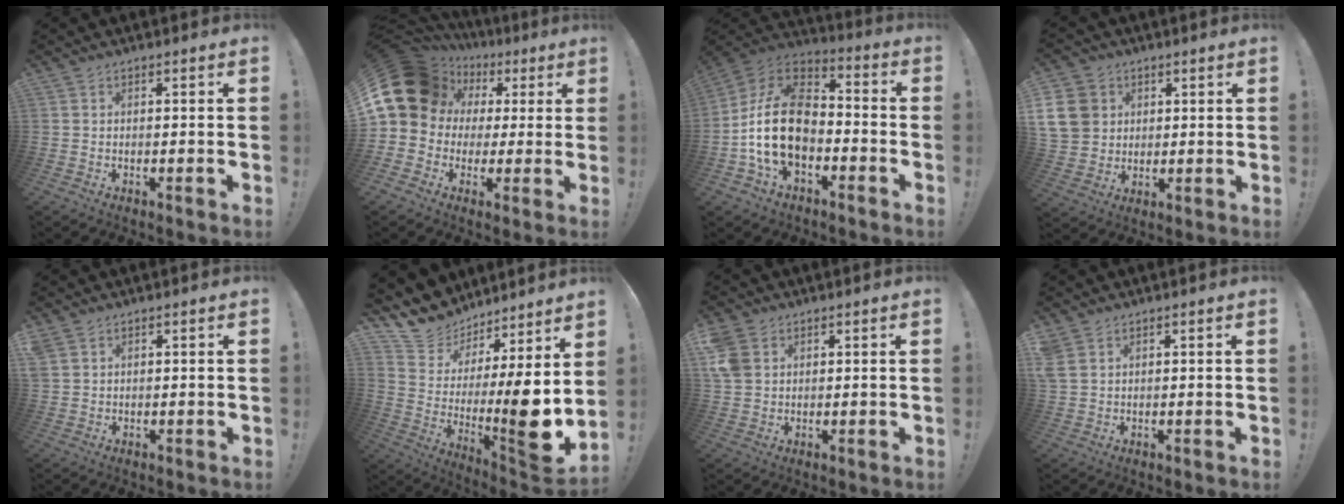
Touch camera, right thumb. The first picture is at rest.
{"total": 17.3, "force": [4.5, 14.3, 8.7], "torque": [-0.150, -0.019, 0.100]}
{"total": 19.9, "force": [-3.5, 13.1, 14.6], "torque": [-0.280, 0.032, -0.049]}
{"total": 12.5, "force": [3.2, 10.9, 5.3], "torque": [-0.097, -0.006, 0.070]}
{"total": 3.0, "force": [2.0, 1.9, 1.3], "torque": [-0.024, -0.004, 0.041]}
{"total": 9.3, "force": [1.8, 4.0, 8.1], "torque": [-0.107, -0.069, 0.032]}
{"total": 7.0, "force": [3.1, 5.3, 3.4], "torque": [-0.074, -0.004, 0.062]}
{"total": 4.0, "force": [2.4, 2.6, 2.0], "torque": [-0.047, -0.007, 0.047]}